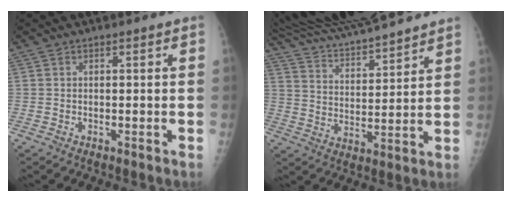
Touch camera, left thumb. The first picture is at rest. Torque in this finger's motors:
{"motor_torque": [1.90, -1.15, 1.35, -1.42, 0.23]}